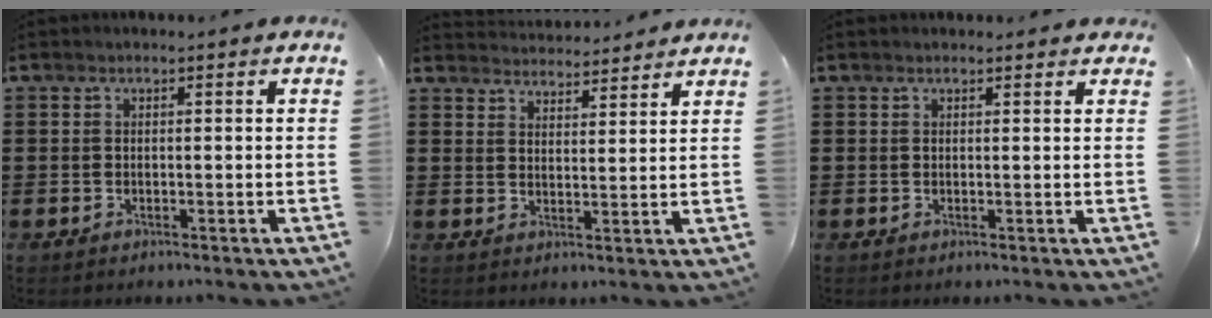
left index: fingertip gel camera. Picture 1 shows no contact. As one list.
[{"total": 3.7, "force": [3.6, 0.3, -0.1], "torque": [-0.010, -0.016, 0.066]}, {"total": 0.8, "force": [0.7, 0.4, 0.1], "torque": [-0.003, 0.003, 0.015]}]